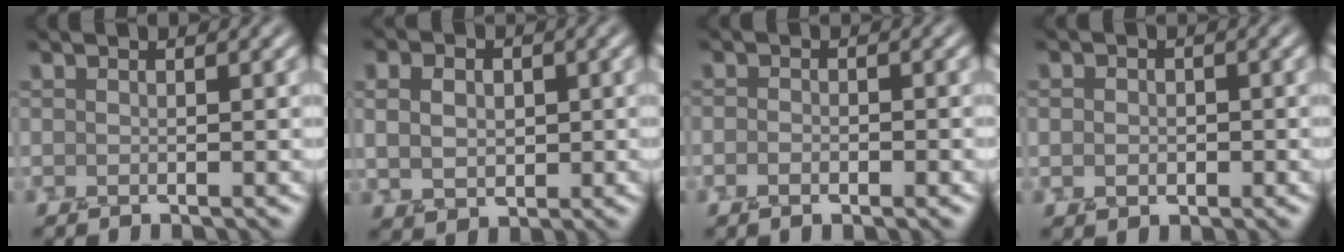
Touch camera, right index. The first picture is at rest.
{"total": 3.9, "force": [0.7, 3.0, 2.4], "torque": [-0.034, 0.011, 0.006]}
{"total": 1.9, "force": [-0.6, 1.0, 1.5], "torque": [-0.004, 0.002, -0.008]}
{"total": 1.8, "force": [0.0, 1.6, 0.9], "torque": [-0.003, 0.003, -0.003]}